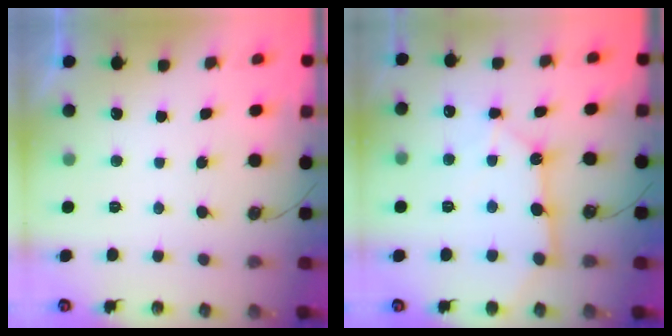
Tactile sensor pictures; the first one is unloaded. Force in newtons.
{"total": 12.1, "press": 12.0, "slide": 1.5}